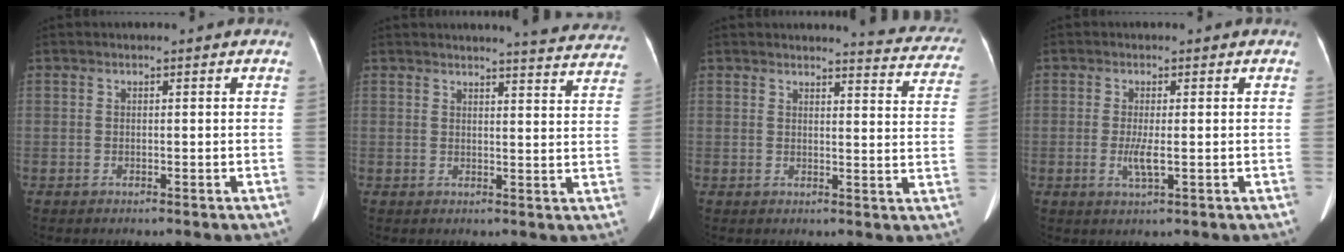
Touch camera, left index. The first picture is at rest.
{"total": 12.8, "force": [12.4, 0.7, 3.1], "torque": [-0.022, -0.056, 0.114]}
{"total": 10.5, "force": [10.2, 1.3, 2.0], "torque": [-0.001, -0.055, 0.086]}
{"total": 2.8, "force": [-0.5, 0.4, 2.8], "torque": [-0.058, -0.007, -0.004]}